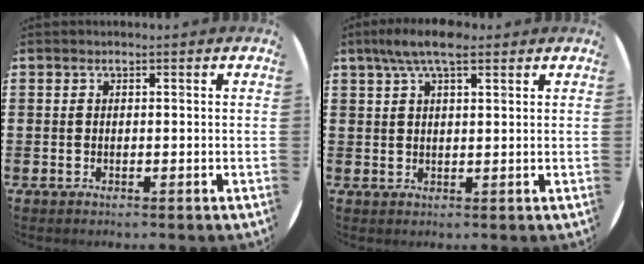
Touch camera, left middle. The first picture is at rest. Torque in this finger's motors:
{"motor_torque": [1.12, -1.02, 0.24, 0.07]}